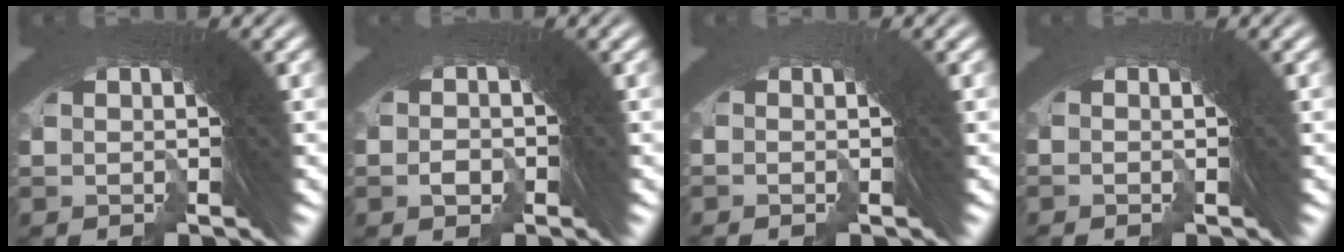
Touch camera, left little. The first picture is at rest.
{"total": 2.0, "force": [-1.7, 1.0, -0.4], "torque": [0.010, -0.012, -0.022]}
{"total": 2.5, "force": [-1.3, -1.3, -1.6], "torque": [0.024, -0.007, -0.019]}
{"total": 2.1, "force": [-1.0, -1.2, -1.4], "torque": [0.027, -0.004, -0.015]}